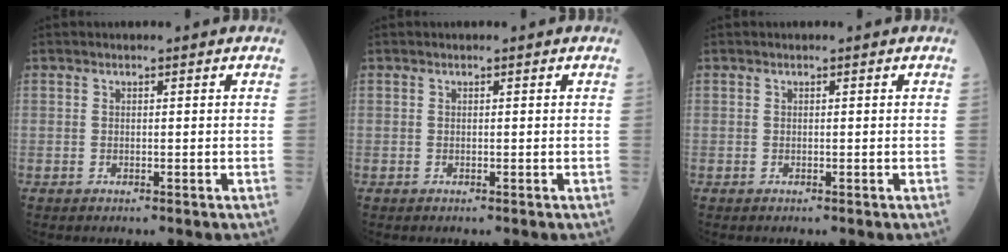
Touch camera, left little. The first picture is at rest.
{"total": 0.0}
{"total": 0.0}